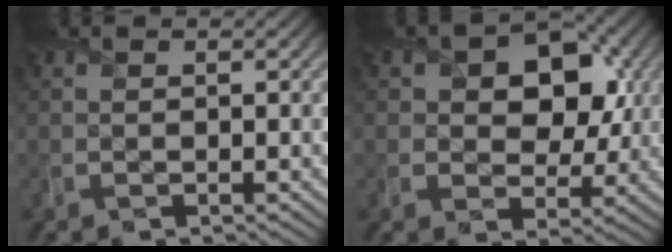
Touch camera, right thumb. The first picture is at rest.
{"total": 8.8, "force": [2.2, 6.2, 5.9], "torque": [-0.078, 0.001, 0.026]}